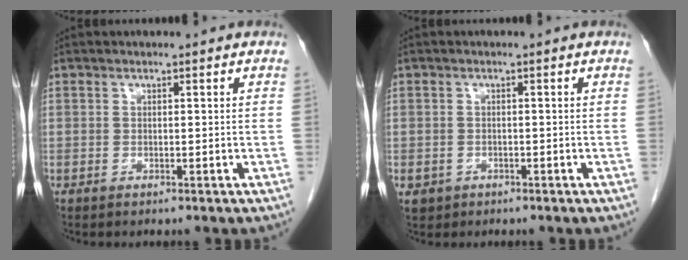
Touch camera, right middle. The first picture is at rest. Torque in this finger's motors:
{"motor_torque": [0.20, 0.00, 0.01, 0.03]}